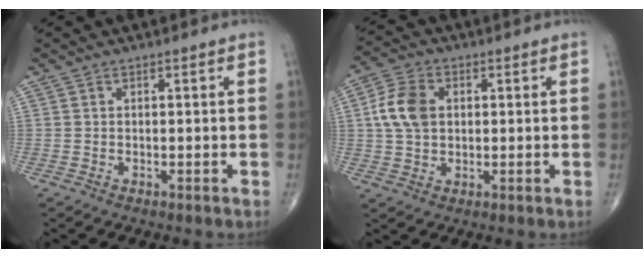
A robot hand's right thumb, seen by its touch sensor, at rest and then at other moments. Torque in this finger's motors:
{"motor_torque": [0.01, 0.06, 0.19, -0.03, 0.04]}